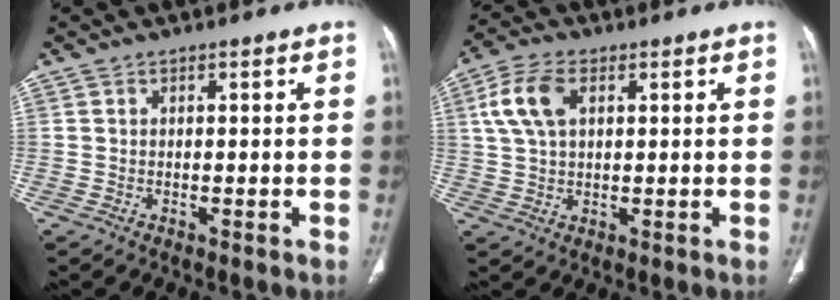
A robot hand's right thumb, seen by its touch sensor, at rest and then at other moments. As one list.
[{"total": 8.3, "force": [2.6, 4.8, 6.3], "torque": [-0.134, 0.009, 0.050]}]